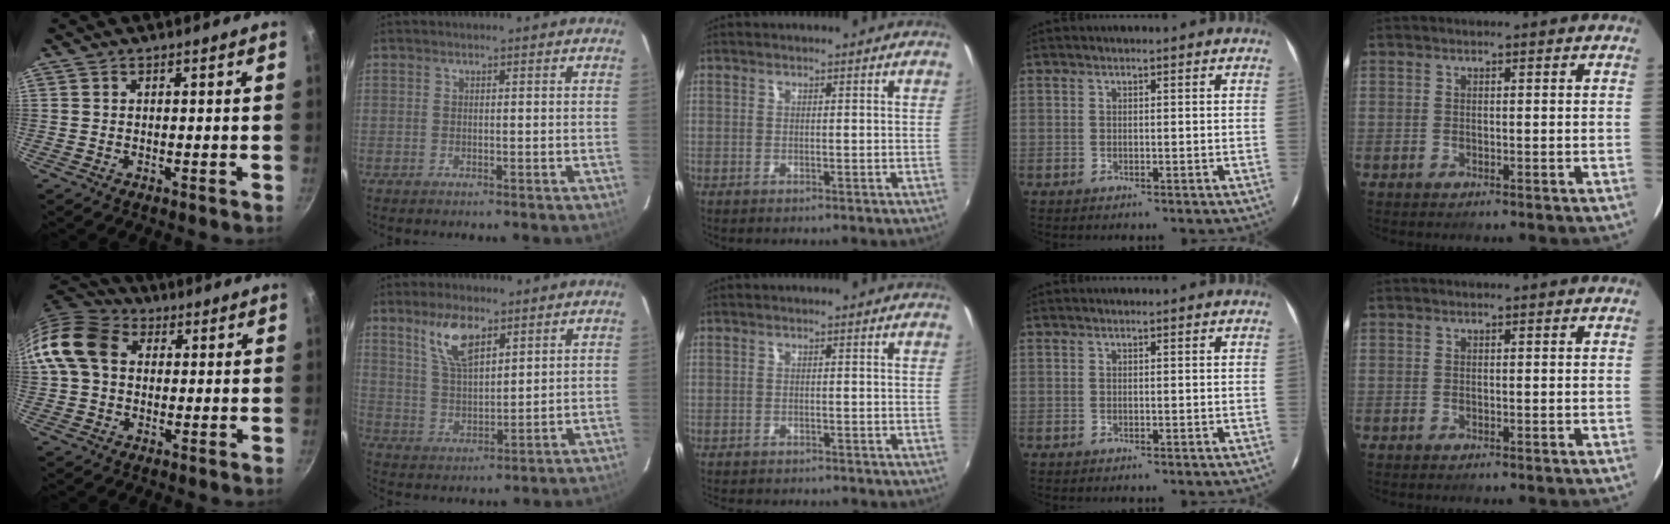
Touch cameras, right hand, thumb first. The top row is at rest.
{"thumb": {"total": 11.9, "force": [1.7, 9.2, 7.4], "torque": [-0.123, 0.025, 0.014]}, "index": {"total": 9.0, "force": [5.4, 3.6, 6.2], "torque": [-0.118, 0.009, 0.111]}, "middle": {"total": 4.7, "force": [-4.3, 1.0, 1.5], "torque": [-0.039, -0.015, -0.065]}}